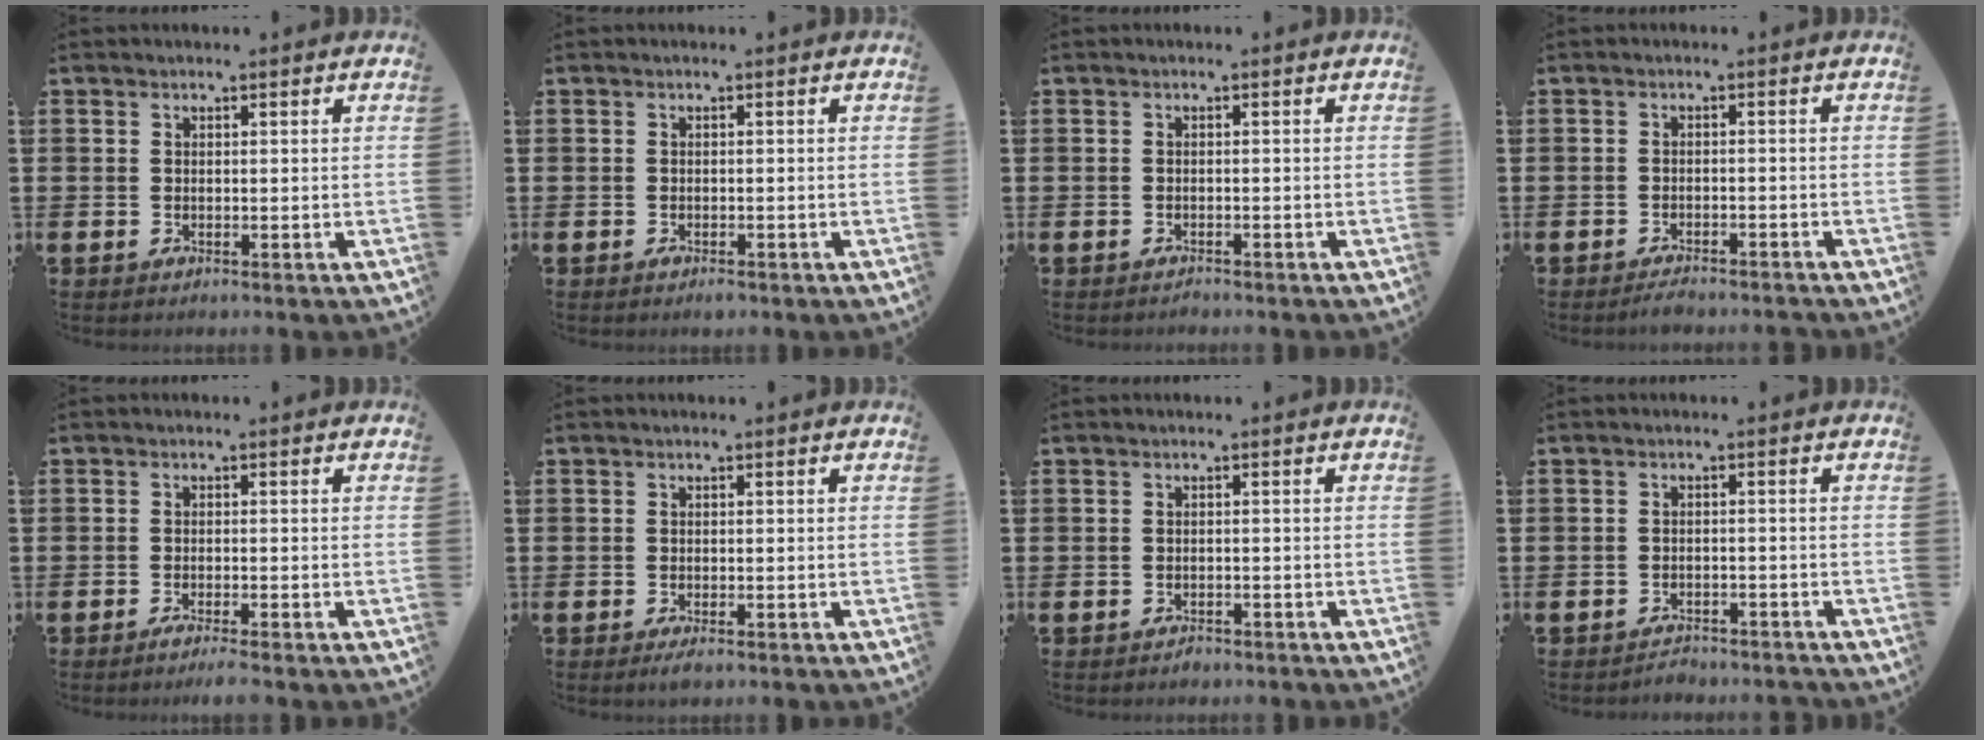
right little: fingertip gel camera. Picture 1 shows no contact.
{"total": 0.5, "force": [-0.3, 0.3, 0.3], "torque": [-0.006, -0.001, -0.007]}
{"total": 0.5, "force": [-0.5, 0.0, 0.0], "torque": [-0.004, -0.003, -0.010]}
{"total": 1.5, "force": [-1.5, 0.0, 0.4], "torque": [-0.009, 0.003, -0.029]}
{"total": 1.3, "force": [-1.0, 0.0, 0.8], "torque": [-0.013, 0.000, -0.019]}
{"total": 1.0, "force": [-0.5, 0.2, 0.8], "torque": [-0.015, -0.002, -0.010]}
{"total": 0.9, "force": [-0.8, 0.2, 0.0], "torque": [0.004, -0.002, -0.020]}
{"total": 1.7, "force": [-1.7, 0.1, -0.1], "torque": [-0.005, 0.005, -0.037]}